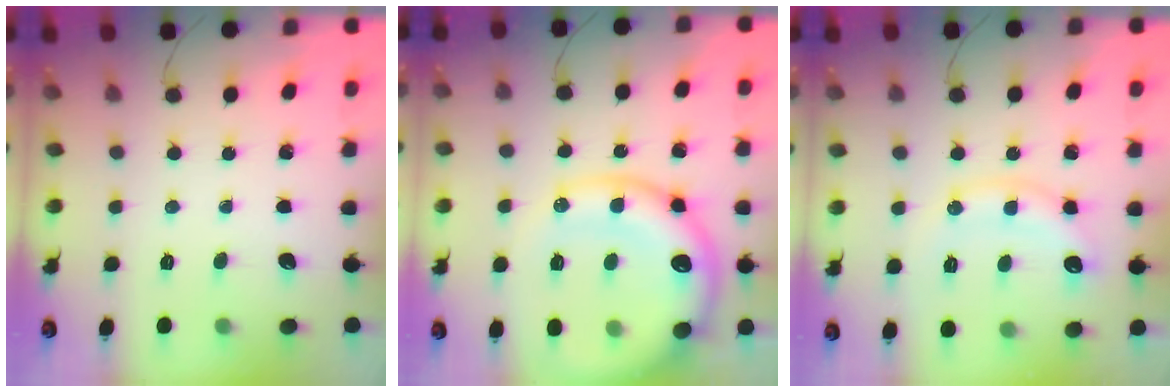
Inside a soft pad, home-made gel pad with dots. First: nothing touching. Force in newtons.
{"total": 25.2, "press": 24.6, "slide": 5.3}
{"total": 13.4, "press": 13.4, "slide": 0.6}